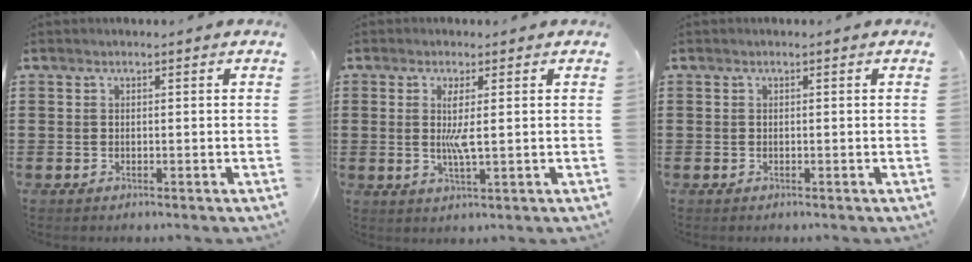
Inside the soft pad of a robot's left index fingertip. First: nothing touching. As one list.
[{"total": 4.0, "force": [0.5, 0.3, 4.0], "torque": [-0.083, -0.006, 0.004]}, {"total": 0.0}]